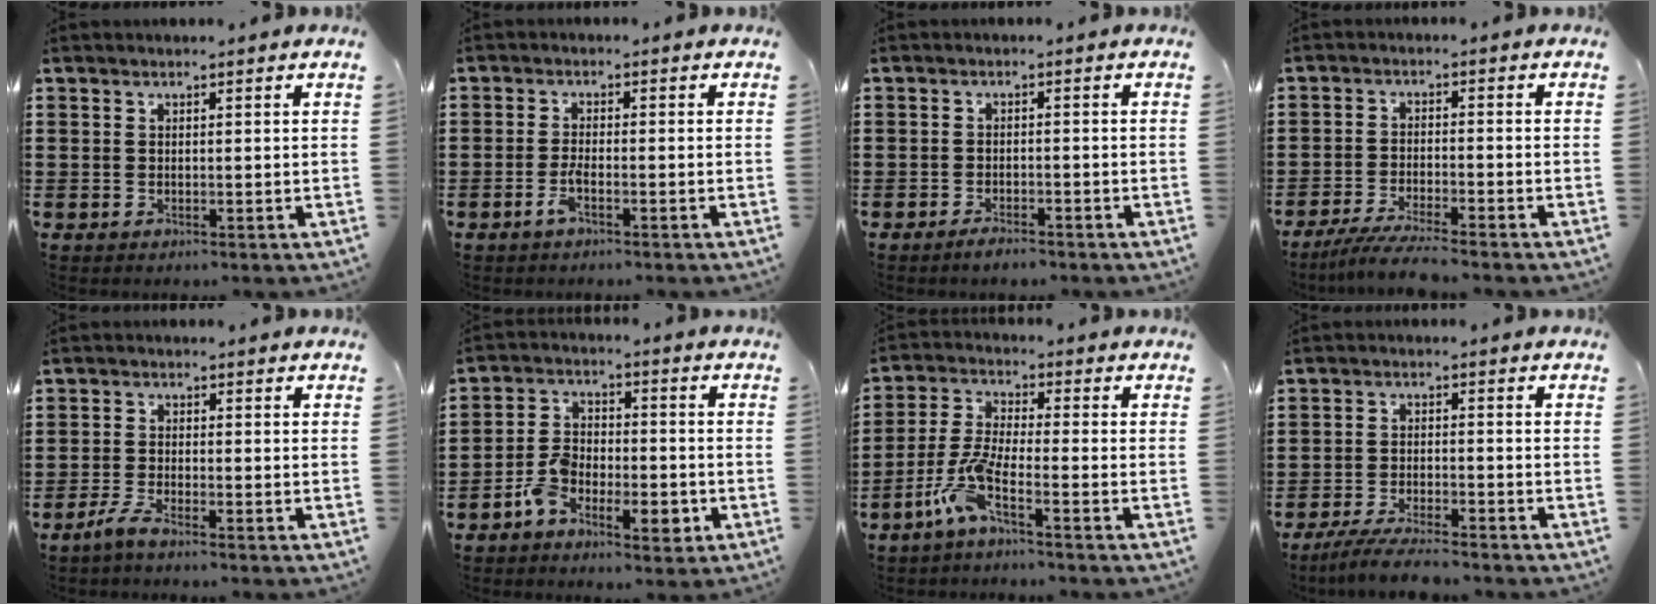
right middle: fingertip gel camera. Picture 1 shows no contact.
{"total": 2.4, "force": [-1.3, 0.4, 1.9], "torque": [-0.042, -0.001, -0.026]}
{"total": 1.8, "force": [-1.6, 0.3, 0.6], "torque": [-0.014, -0.002, -0.031]}
{"total": 4.7, "force": [-4.2, -0.2, 2.1], "torque": [-0.048, -0.014, -0.083]}
{"total": 2.6, "force": [-2.0, 0.1, 1.7], "torque": [-0.049, -0.005, -0.043]}
{"total": 6.9, "force": [-3.8, 3.6, 4.4], "torque": [-0.081, 0.010, -0.076]}
{"total": 6.4, "force": [-3.9, 0.9, 5.0], "torque": [-0.126, -0.014, -0.079]}
{"total": 4.9, "force": [-4.4, 0.1, 2.0], "torque": [-0.047, -0.010, -0.088]}